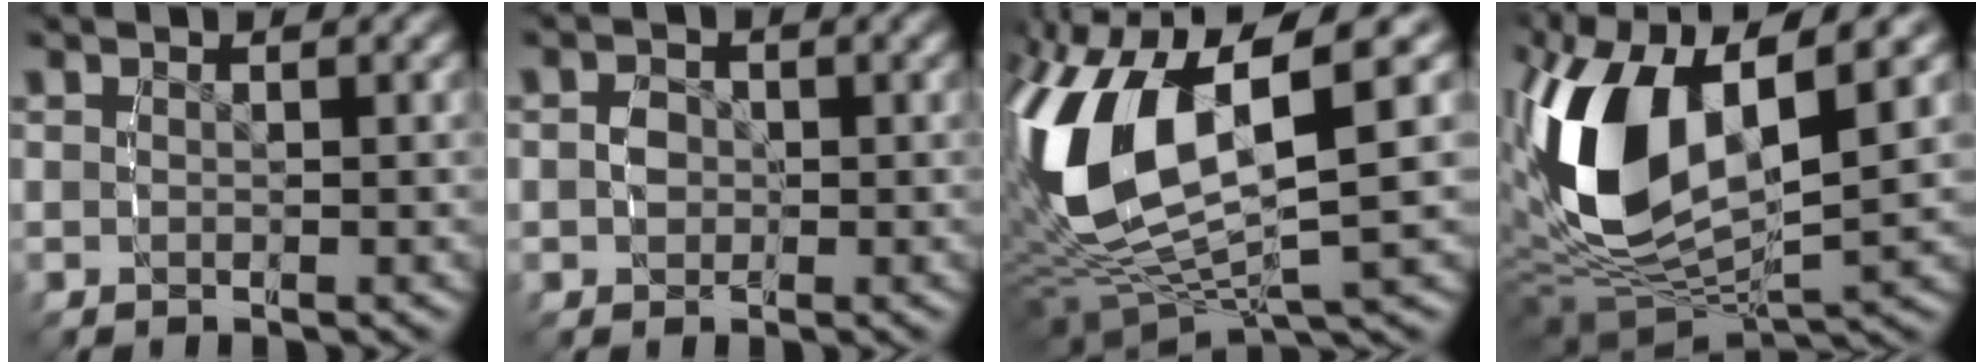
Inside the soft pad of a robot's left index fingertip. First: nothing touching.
{"total": 1.5, "force": [-0.2, 1.4, 0.5], "torque": [-0.008, -0.002, -0.007]}
{"total": 12.9, "force": [0.3, 7.6, 10.4], "torque": [-0.248, -0.022, 0.013]}
{"total": 12.5, "force": [0.1, 7.6, 9.9], "torque": [-0.221, -0.023, 0.005]}